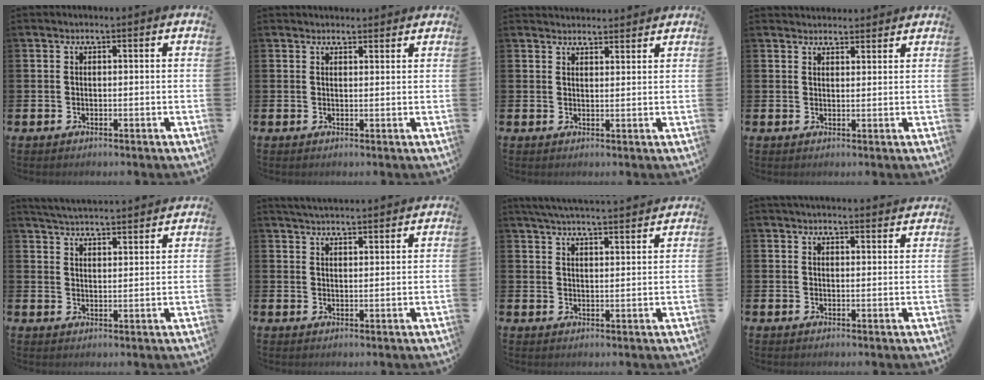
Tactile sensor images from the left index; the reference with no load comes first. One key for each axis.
{"total": 1.9, "fx": 1.8, "fy": 0.5, "fz": 0.0, "tx": 0.005, "ty": -0.006, "tz": 0.032}
{"total": 2.7, "fx": 2.6, "fy": 0.4, "fz": -0.1, "tx": -0.003, "ty": -0.012, "tz": 0.049}
{"total": 2.5, "fx": 2.4, "fy": 0.5, "fz": -0.2, "tx": 0.006, "ty": -0.012, "tz": 0.043}
{"total": 4.9, "fx": 4.9, "fy": -0.1, "fz": 0.2, "tx": -0.026, "ty": -0.031, "tz": 0.089}
{"total": 3.8, "fx": 3.8, "fy": 0.0, "fz": 0.3, "tx": -0.013, "ty": -0.017, "tz": 0.070}
{"total": 5.1, "fx": 5.0, "fy": -0.2, "fz": 0.9, "tx": -0.039, "ty": -0.022, "tz": 0.091}
{"total": 3.1, "fx": 3.1, "fy": 0.2, "fz": 0.2, "tx": -0.002, "ty": -0.019, "tz": 0.054}